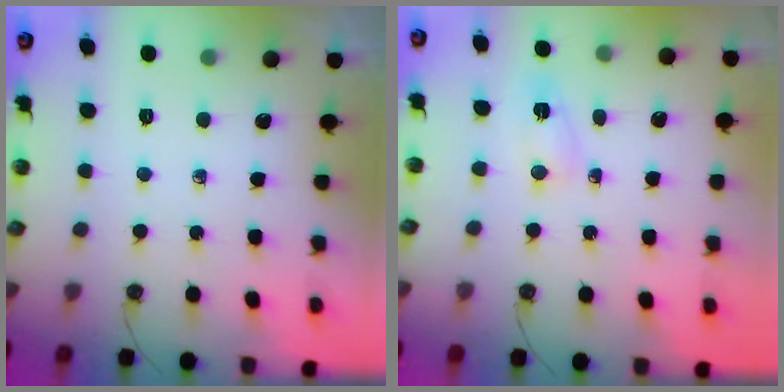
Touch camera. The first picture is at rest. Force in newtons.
{"total": 3.2, "press": 3.2, "slide": 0.4}